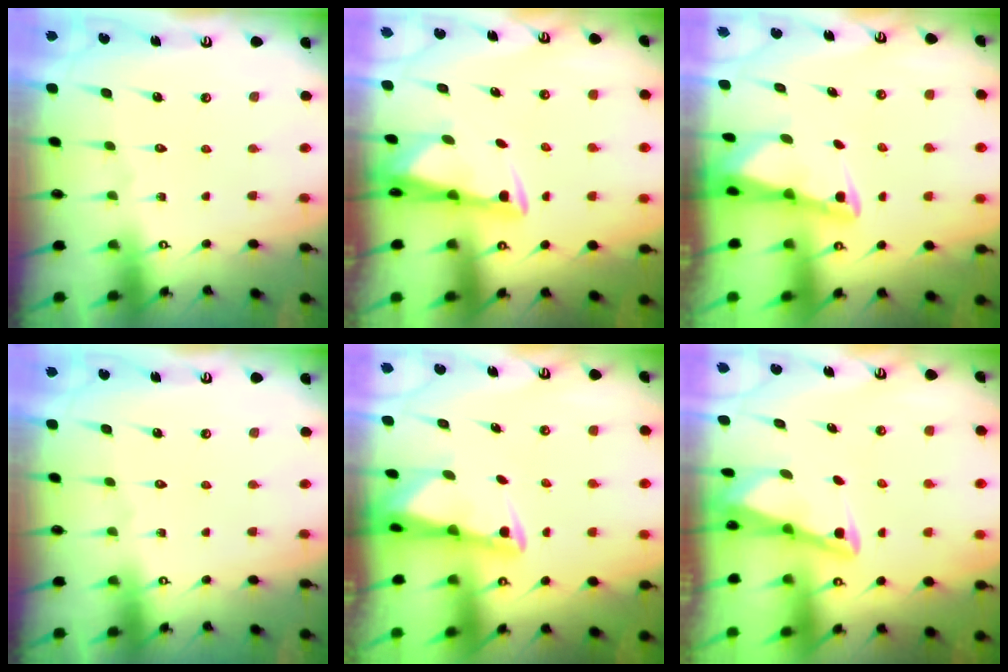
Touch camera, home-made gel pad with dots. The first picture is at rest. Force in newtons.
{"total": 2.9, "press": 2.7, "slide": 0.9}
{"total": 2.3, "press": 2.3, "slide": 0.3}
{"total": 0.0}
{"total": 2.2, "press": 2.2, "slide": 0.4}
{"total": 2.8, "press": 2.8, "slide": 0.4}